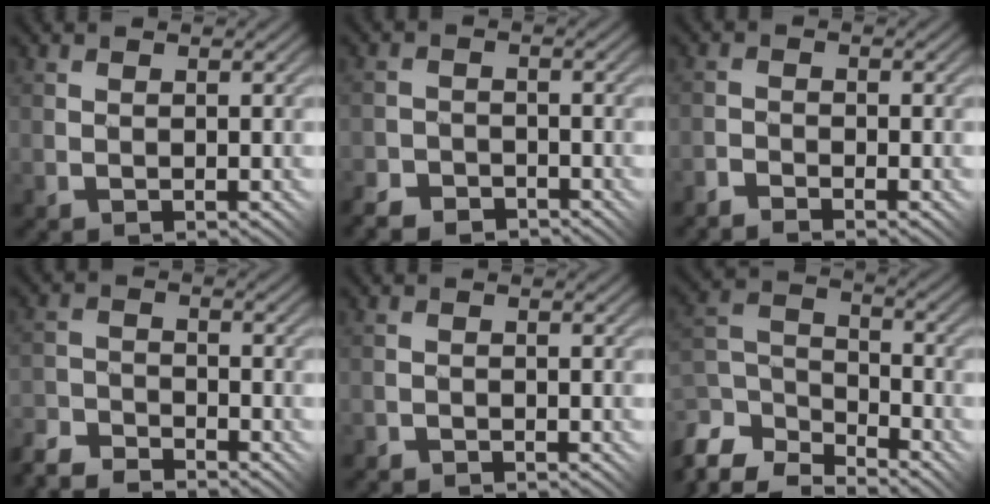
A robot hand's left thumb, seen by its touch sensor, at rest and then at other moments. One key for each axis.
{"total": 4.3, "fx": -3.8, "fy": 1.8, "fz": 0.9, "tx": -0.014, "ty": 0.004, "tz": -0.073}
{"total": 2.4, "fx": -2.2, "fy": 0.4, "fz": 0.7, "tx": -0.011, "ty": 0.004, "tz": -0.047}
{"total": 5.8, "fx": -5.5, "fy": 1.3, "fz": 1.4, "tx": -0.029, "ty": -0.002, "tz": -0.112}
{"total": 1.1, "fx": -1.0, "fy": -0.1, "fz": -0.3, "tx": 0.007, "ty": 0.005, "tz": -0.022}
{"total": 11.6, "fx": -8.8, "fy": 5.6, "fz": 5.1, "tx": -0.150, "ty": -0.011, "tz": -0.155}